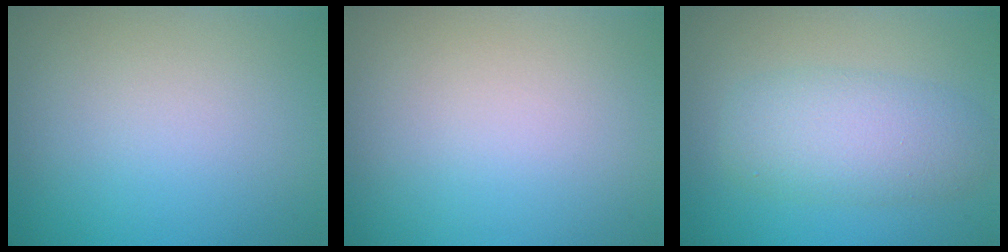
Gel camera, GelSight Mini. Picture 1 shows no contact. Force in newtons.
{"total": 0.0}
{"total": 5.0, "press": 5.0, "slide": 0.2}